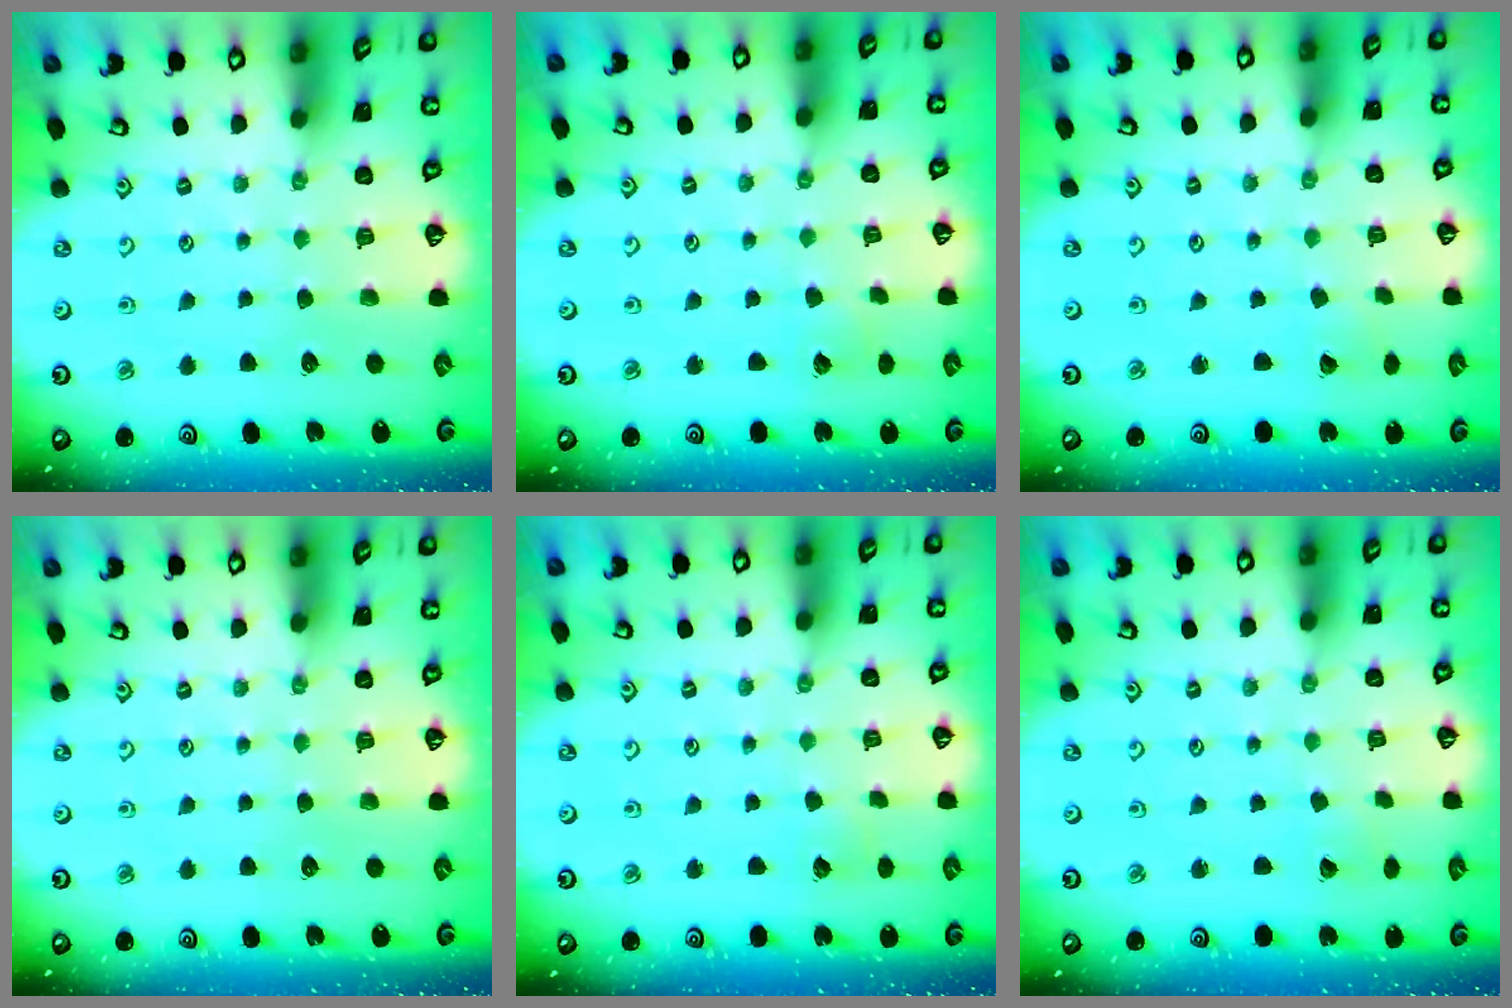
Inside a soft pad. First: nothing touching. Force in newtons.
{"total": 2.4, "press": 2.3, "slide": 0.3}
{"total": 0.5, "press": 0.5, "slide": 0.0}
{"total": 0.0}
{"total": 2.8, "press": 2.8, "slide": 0.2}
{"total": 0.5, "press": 0.5, "slide": 0.0}